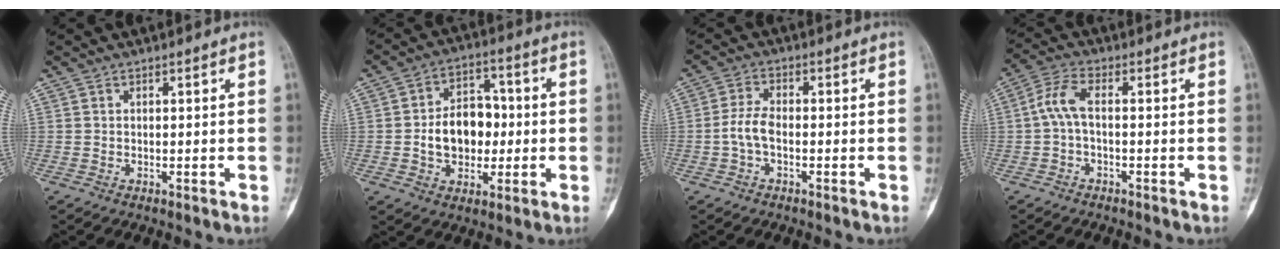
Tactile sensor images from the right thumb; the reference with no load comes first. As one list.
[{"total": 11.6, "force": [-0.8, 8.4, 7.9], "torque": [-0.090, 0.026, -0.014]}, {"total": 4.6, "force": [-1.2, 2.4, 3.7], "torque": [-0.076, 0.018, -0.028]}, {"total": 5.1, "force": [-0.5, 2.0, 4.6], "torque": [-0.108, 0.020, -0.017]}]